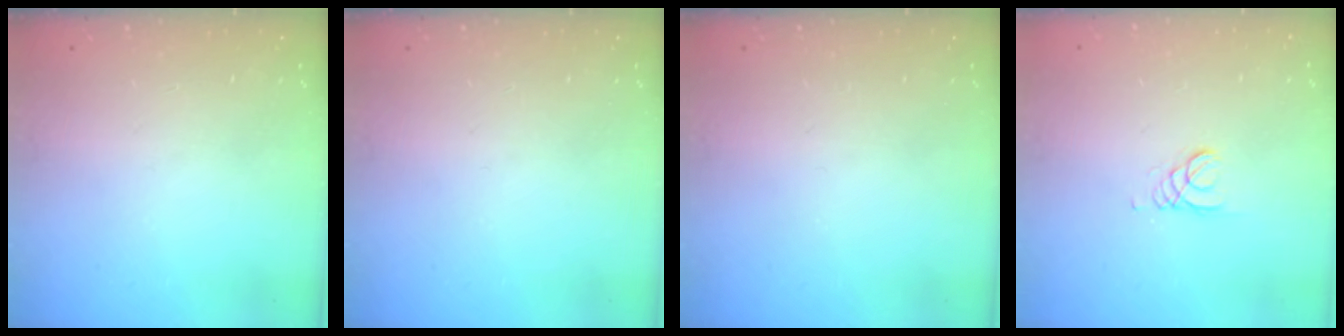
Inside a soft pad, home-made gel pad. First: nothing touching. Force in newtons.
{"total": 0.0}
{"total": 0.0}
{"total": 0.7, "press": 0.7, "slide": 0.1}